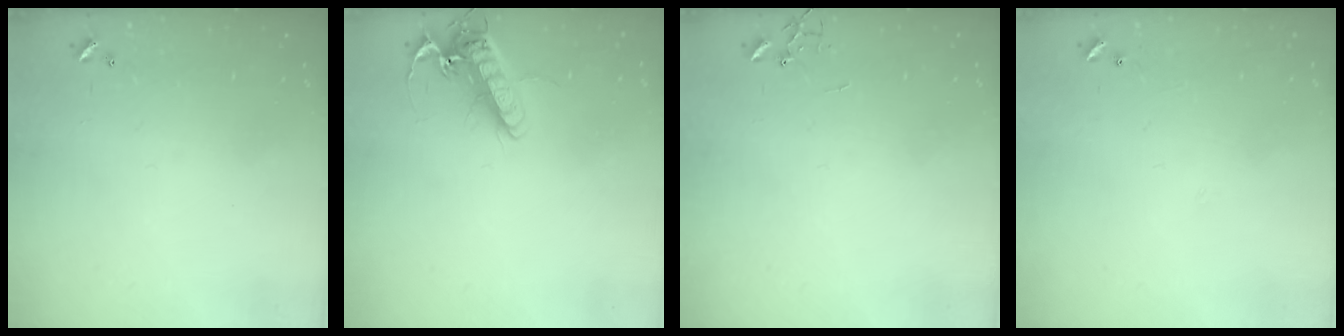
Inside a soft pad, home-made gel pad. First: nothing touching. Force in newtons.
{"total": 14.8, "press": 14.6, "slide": 2.4}
{"total": 0.0}
{"total": 4.5, "press": 4.4, "slide": 0.4}